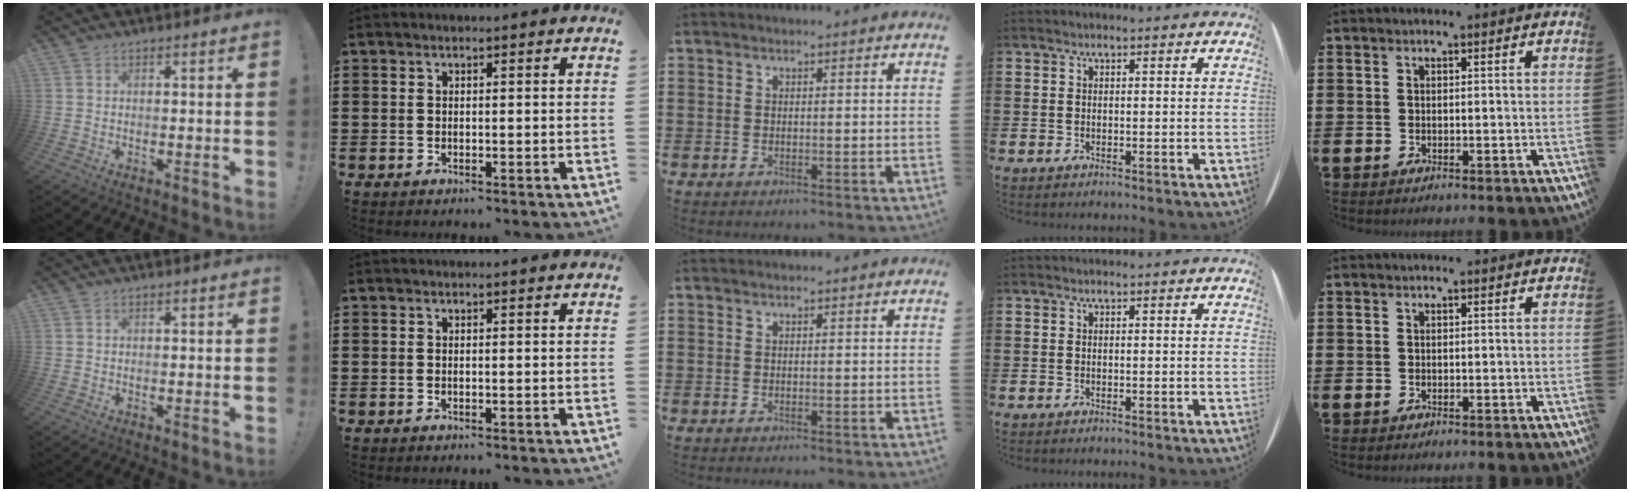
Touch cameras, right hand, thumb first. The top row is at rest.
{}